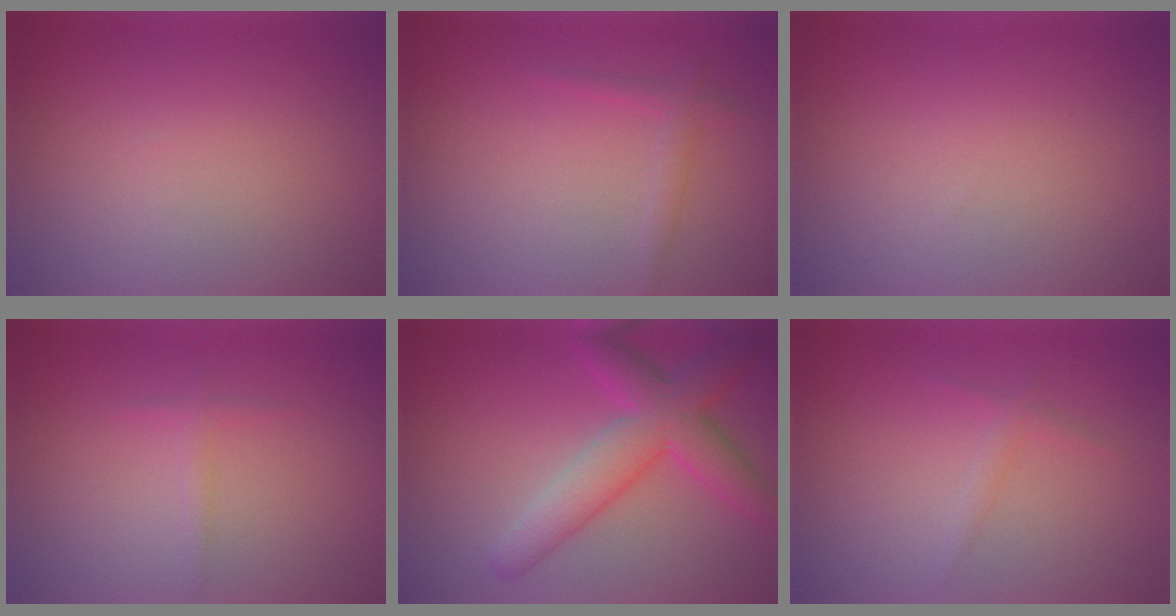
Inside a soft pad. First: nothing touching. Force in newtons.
{"total": 1.3, "press": 1.3, "slide": 0.0}
{"total": 0.0}
{"total": 0.9, "press": 0.9, "slide": 0.0}
{"total": 6.0, "press": 6.0, "slide": 0.2}
{"total": 1.0, "press": 1.0, "slide": 0.1}